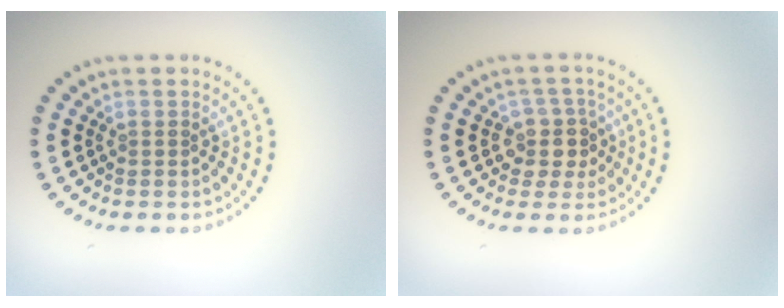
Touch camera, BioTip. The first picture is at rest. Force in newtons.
{"total": 2.8, "press": 2.4, "slide": 1.5}